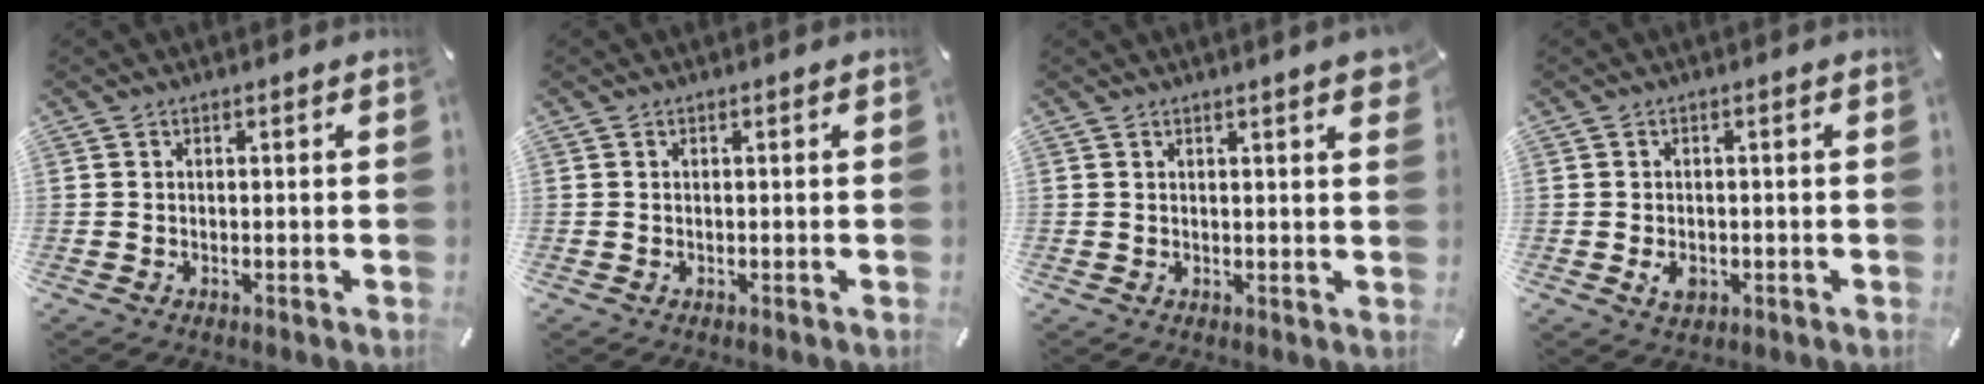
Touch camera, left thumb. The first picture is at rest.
{"total": 0.0}
{"total": 3.0, "force": [1.7, 0.3, 2.4], "torque": [-0.041, -0.004, 0.028]}
{"total": 2.9, "force": [-0.9, 2.0, 1.9], "torque": [-0.039, 0.000, -0.016]}